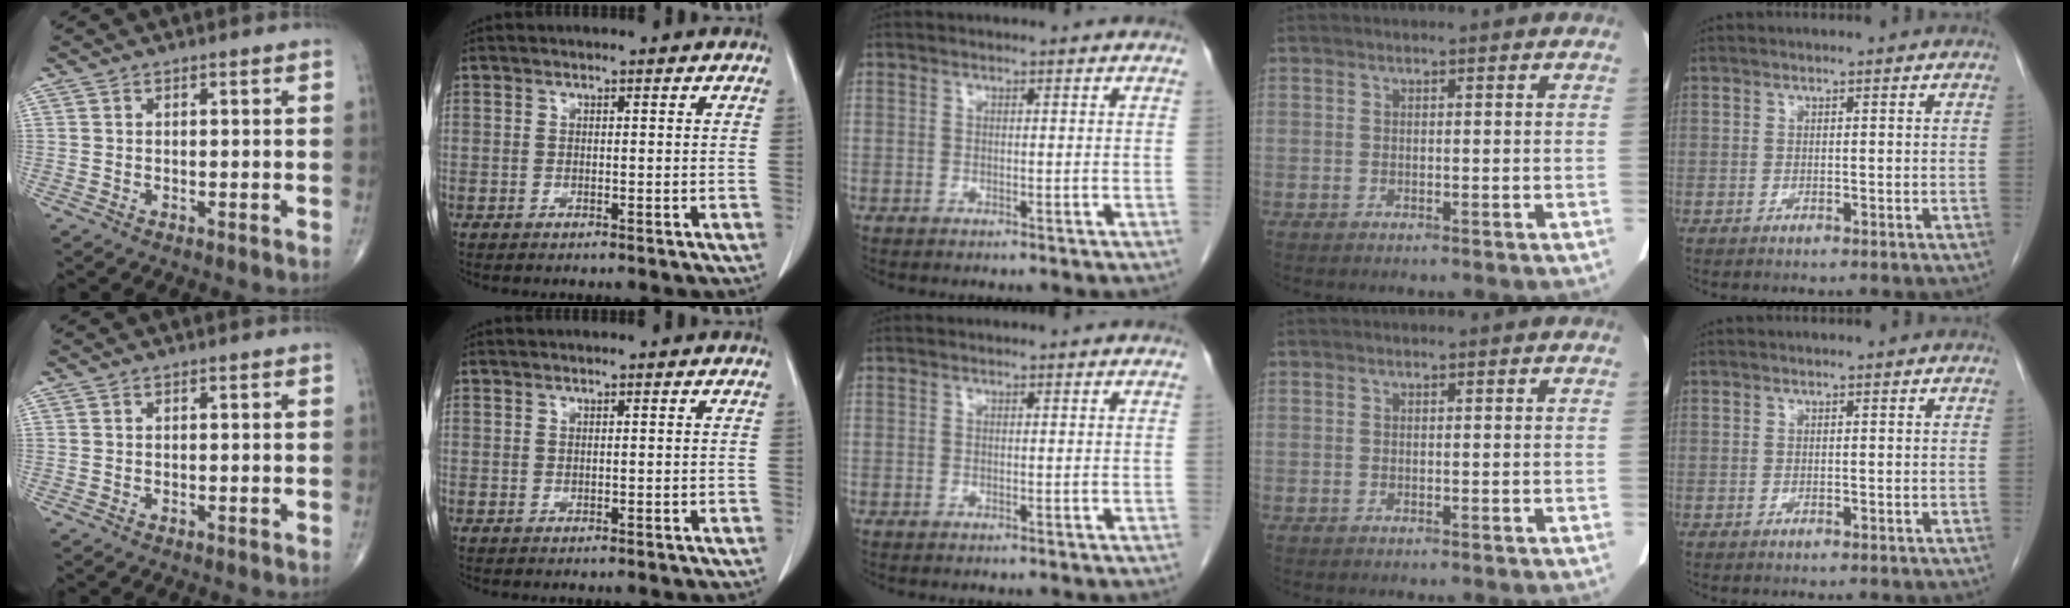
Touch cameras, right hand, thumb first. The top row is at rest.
{}